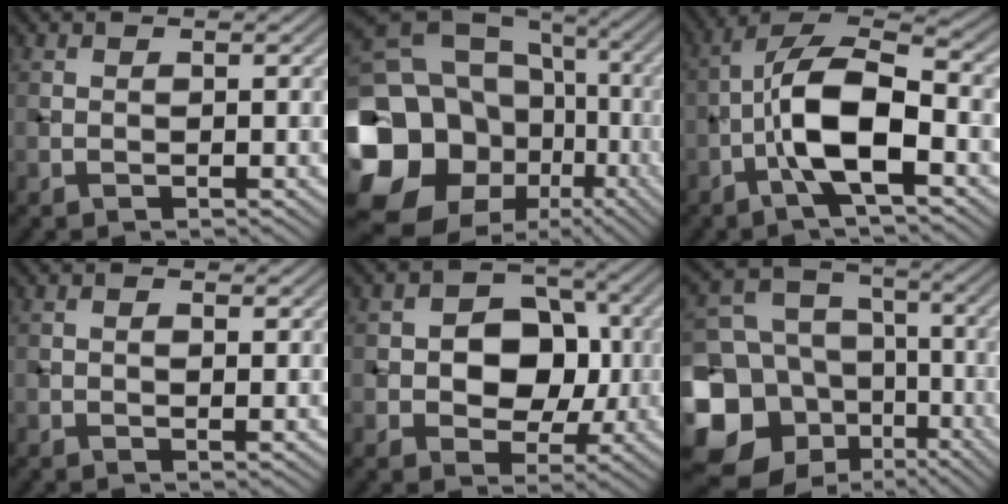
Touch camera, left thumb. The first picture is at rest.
{"total": 20.8, "force": [-4.8, 17.7, 10.0], "torque": [-0.238, -0.034, -0.080]}
{"total": 9.5, "force": [-2.9, 3.3, 8.5], "torque": [-0.156, 0.018, -0.058]}
{"total": 0.9, "force": [0.2, 0.4, 0.8], "torque": [-0.011, -0.001, 0.003]}
{"total": 8.1, "force": [-0.2, 6.2, 5.1], "torque": [-0.072, 0.005, -0.015]}
{"total": 16.2, "force": [-5.2, 13.6, 7.1], "torque": [-0.225, -0.027, -0.087]}